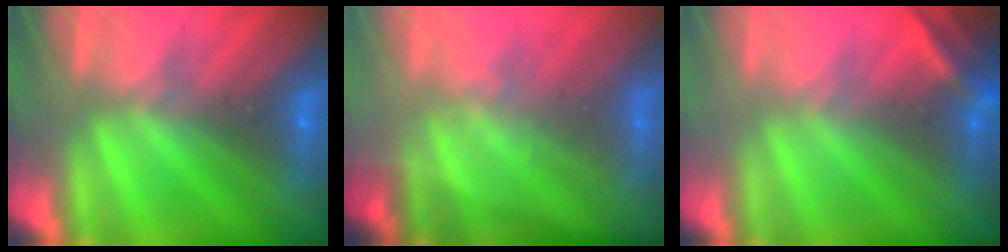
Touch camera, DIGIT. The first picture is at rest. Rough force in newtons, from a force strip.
{"total": 1.3}
{"total": 2.6}